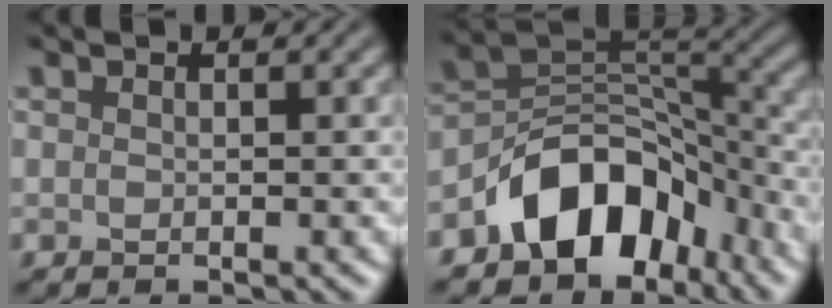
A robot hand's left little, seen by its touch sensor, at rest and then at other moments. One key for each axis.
{"total": 8.4, "fx": -5.1, "fy": 5.3, "fz": 4.2, "tx": -0.037, "ty": 0.007, "tz": -0.094}